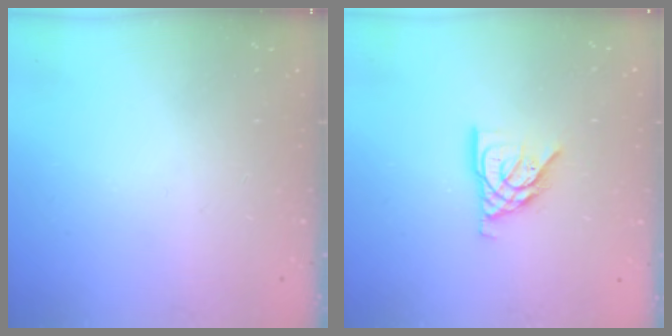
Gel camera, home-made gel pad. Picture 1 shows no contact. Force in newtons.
{"total": 9.9, "press": 9.8, "slide": 1.2}